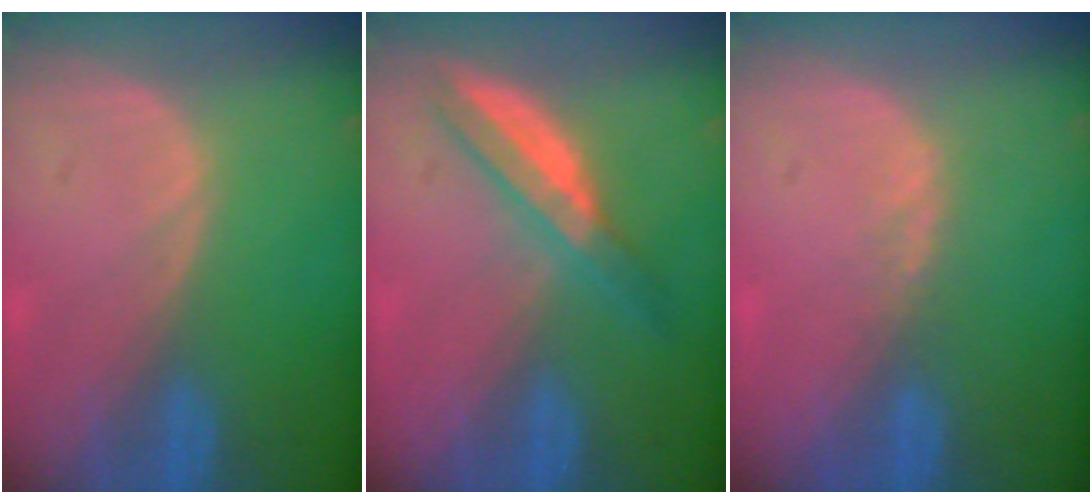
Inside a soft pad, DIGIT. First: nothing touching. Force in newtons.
{"total": 5.7, "press": 5.2, "slide": 2.5}
{"total": 1.3, "press": 1.1, "slide": 0.7}